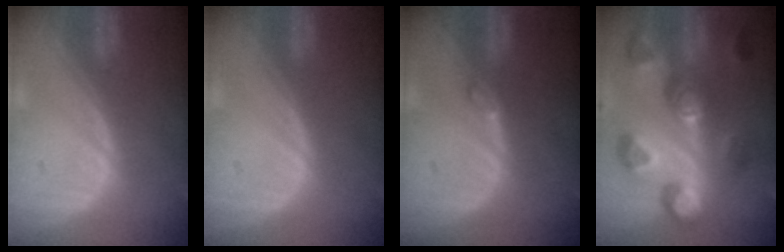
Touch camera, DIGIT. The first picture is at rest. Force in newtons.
{"total": 0.0}
{"total": 1.2, "press": 1.1, "slide": 0.2}
{"total": 10.8, "press": 10.0, "slide": 4.1}